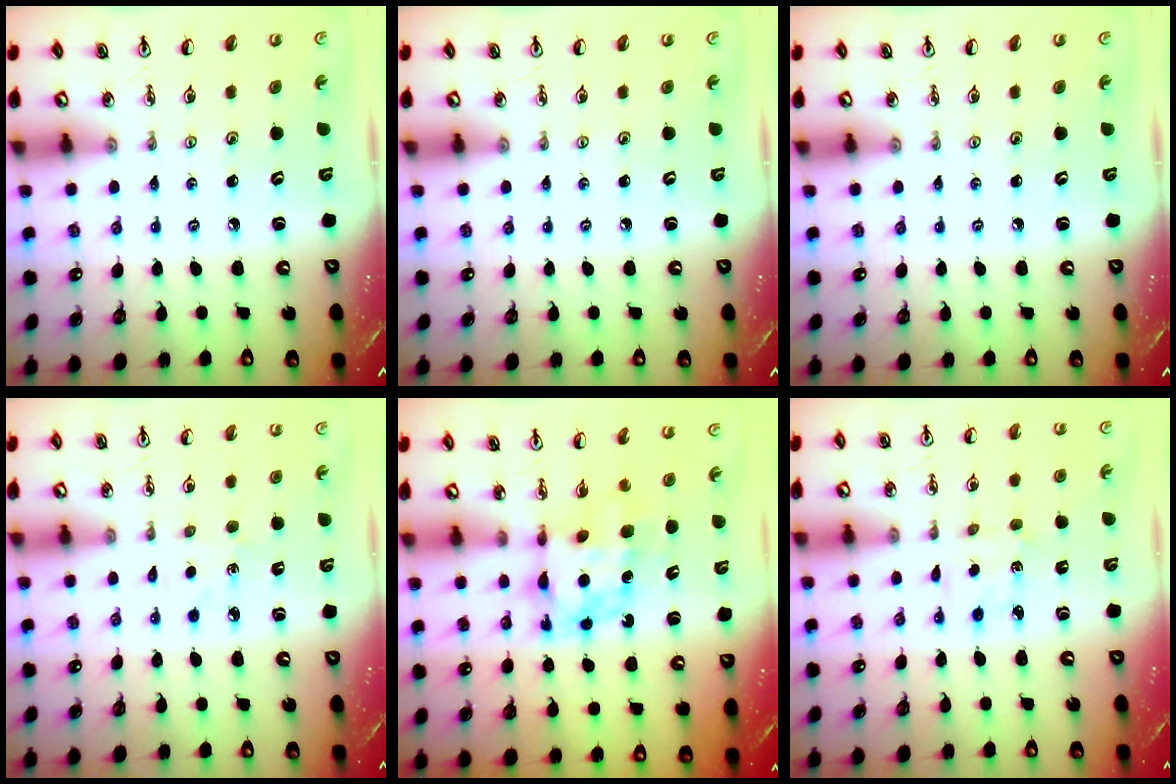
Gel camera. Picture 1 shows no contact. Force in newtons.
{"total": 0.0}
{"total": 0.0}
{"total": 3.3, "press": 3.3, "slide": 0.3}
{"total": 6.8, "press": 6.8, "slide": 0.4}
{"total": 2.6, "press": 2.5, "slide": 0.3}